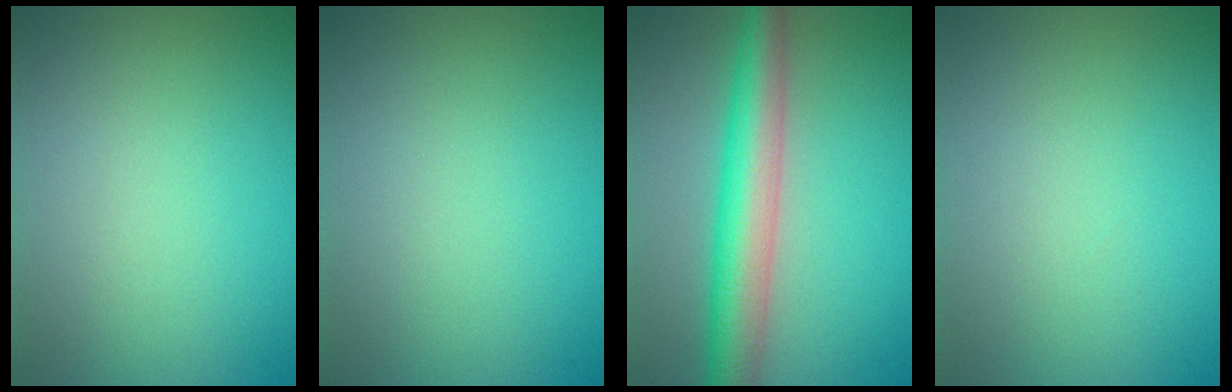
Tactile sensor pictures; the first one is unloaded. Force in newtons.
{"total": 0.0}
{"total": 6.5, "press": 6.5, "slide": 0.1}
{"total": 0.0}